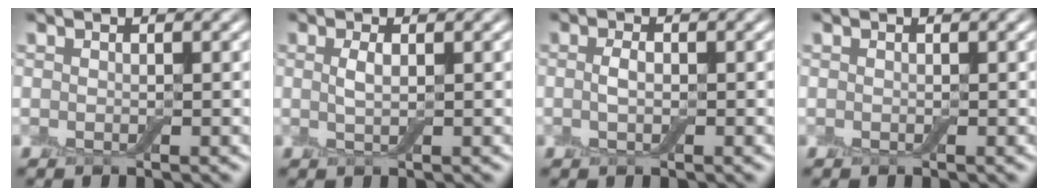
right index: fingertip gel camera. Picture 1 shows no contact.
{"total": 1.3, "force": [0.3, 0.3, 1.2], "torque": [-0.027, 0.001, 0.005]}
{"total": 1.3, "force": [-0.1, 0.6, 1.2], "torque": [-0.027, 0.001, -0.004]}
{"total": 0.0}